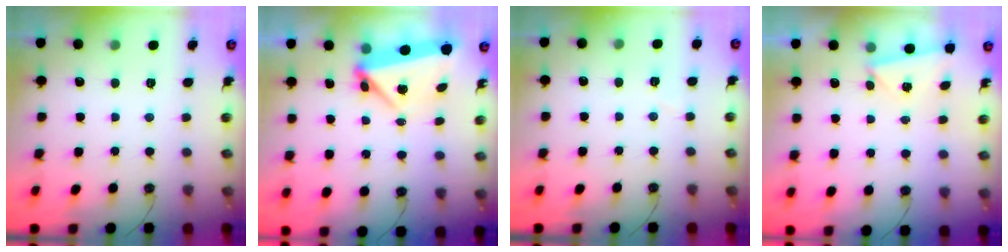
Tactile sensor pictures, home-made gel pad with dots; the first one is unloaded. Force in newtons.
{"total": 6.0, "press": 5.7, "slide": 1.7}
{"total": 2.7, "press": 2.5, "slide": 1.1}
{"total": 2.2, "press": 2.2, "slide": 0.2}